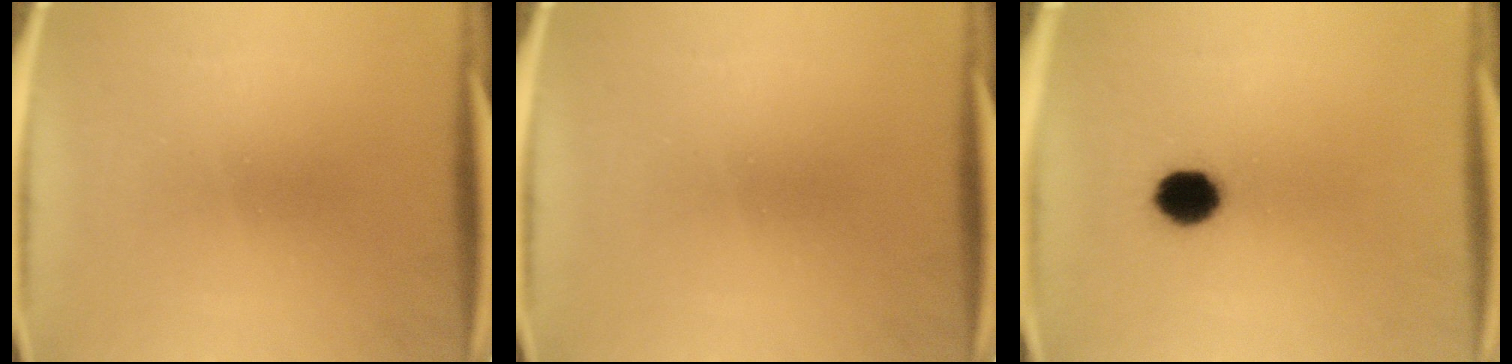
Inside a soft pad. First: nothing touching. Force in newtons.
{"total": 0.0}
{"total": 6.8}